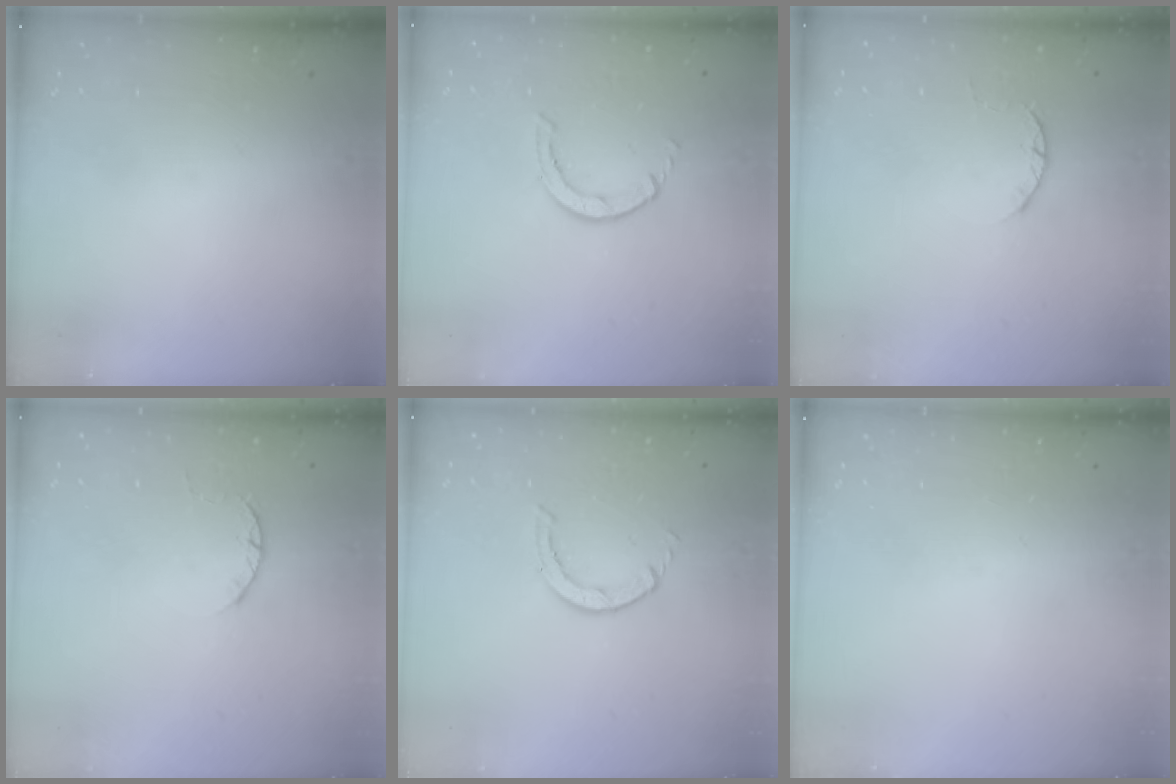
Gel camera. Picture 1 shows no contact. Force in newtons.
{"total": 0.8, "press": 0.7, "slide": 0.2}
{"total": 2.3, "press": 2.3, "slide": 0.4}
{"total": 2.3, "press": 2.3, "slide": 0.4}
{"total": 0.8, "press": 0.7, "slide": 0.1}
{"total": 0.0}